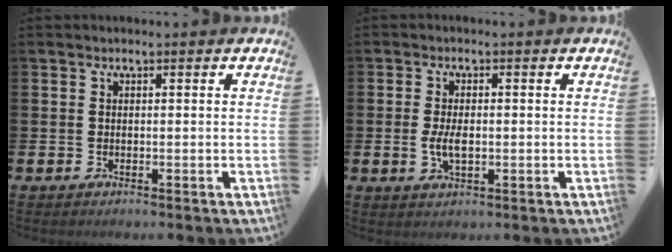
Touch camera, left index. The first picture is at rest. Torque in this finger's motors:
{"motor_torque": [0.72, -0.04, 0.10, 0.09]}